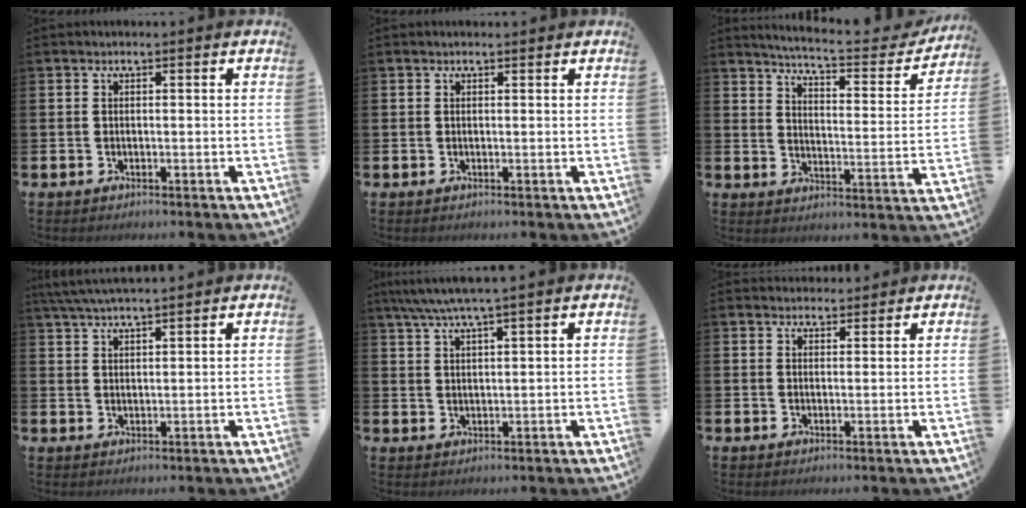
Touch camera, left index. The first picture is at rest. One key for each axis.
{"total": 0.0}
{"total": 5.8, "fx": 5.5, "fy": 0.2, "fz": 1.7, "tx": -0.047, "ty": -0.048, "tz": 0.087}
{"total": 4.2, "fx": 3.9, "fy": 0.1, "fz": 1.4, "tx": -0.045, "ty": -0.008, "tz": 0.074}
{"total": 4.5, "fx": 3.8, "fy": -0.2, "fz": 2.3, "tx": -0.061, "ty": -0.005, "tz": 0.070}
{"total": 2.4, "fx": 2.3, "fy": 0.6, "fz": -0.1, "tx": 0.006, "ty": -0.010, "tz": 0.040}